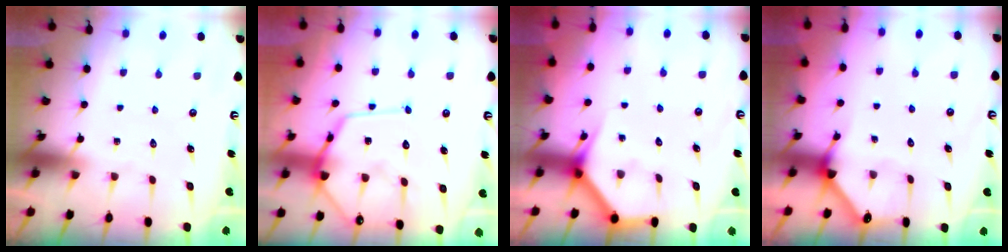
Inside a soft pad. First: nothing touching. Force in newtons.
{"total": 13.8, "press": 13.7, "slide": 1.2}
{"total": 4.7, "press": 4.7, "slide": 0.3}
{"total": 2.4, "press": 2.4, "slide": 0.2}